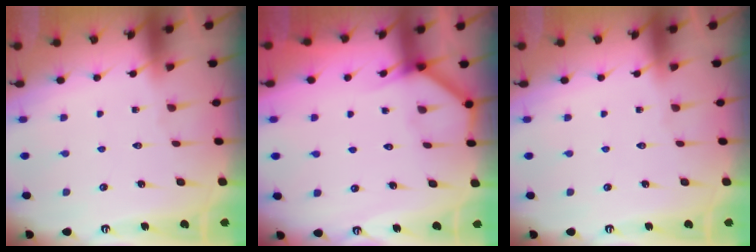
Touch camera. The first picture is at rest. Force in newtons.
{"total": 3.5, "press": 3.5, "slide": 0.2}
{"total": 0.0}